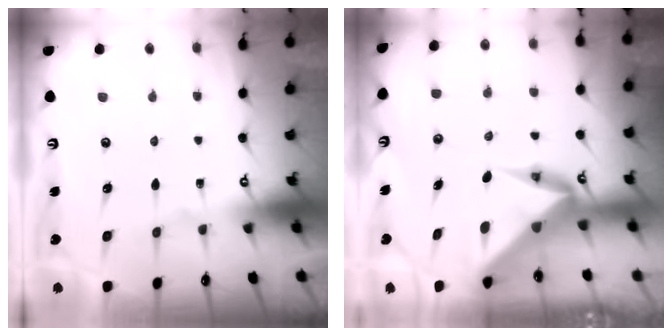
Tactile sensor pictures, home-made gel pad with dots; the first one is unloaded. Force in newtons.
{"total": 7.4, "press": 7.3, "slide": 1.3}